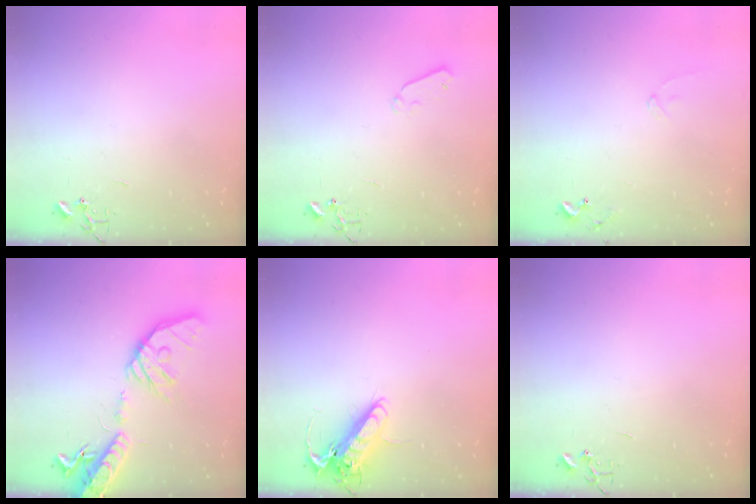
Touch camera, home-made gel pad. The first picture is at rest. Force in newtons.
{"total": 4.2, "press": 4.2, "slide": 0.7}
{"total": 7.8, "press": 7.7, "slide": 0.5}
{"total": 22.7, "press": 22.4, "slide": 3.7}
{"total": 13.3, "press": 13.1, "slide": 2.4}
{"total": 0.0}